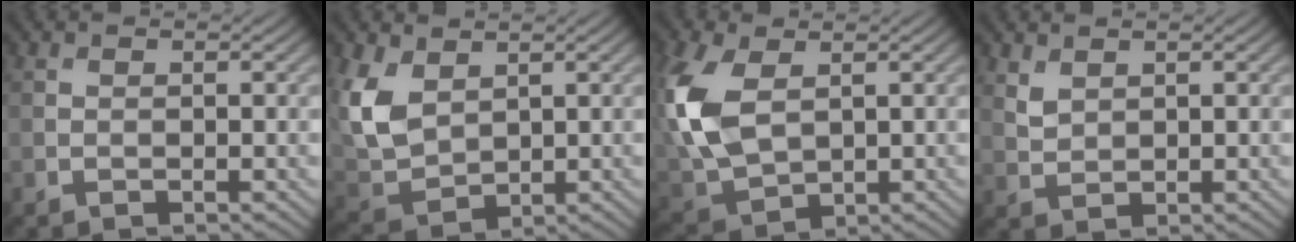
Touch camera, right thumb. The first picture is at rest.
{"total": 8.1, "force": [3.1, 5.3, 5.2], "torque": [-0.147, -0.002, 0.068]}
{"total": 11.2, "force": [2.2, 7.1, 8.3], "torque": [-0.246, 0.001, 0.048]}
{"total": 2.0, "force": [1.5, 1.1, 0.9], "torque": [-0.027, -0.002, 0.036]}